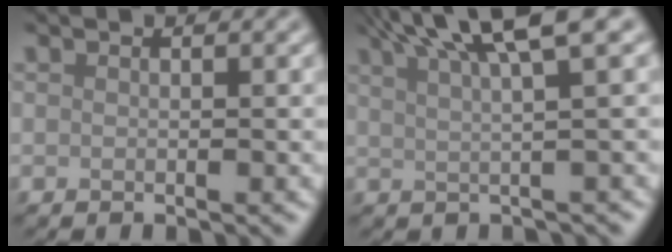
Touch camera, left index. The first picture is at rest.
{"total": 6.9, "force": [4.2, 1.3, 5.3], "torque": [-0.059, 0.025, 0.062]}